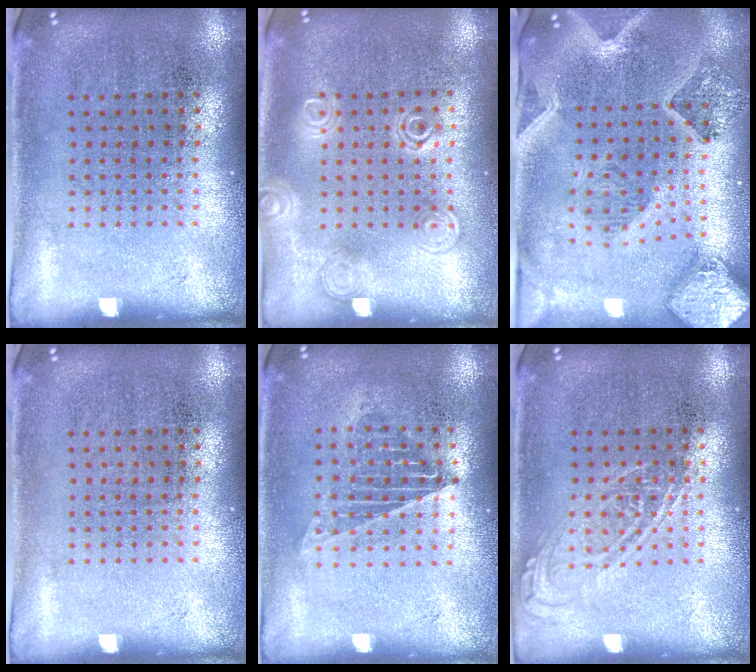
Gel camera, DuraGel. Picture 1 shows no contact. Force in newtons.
{"total": 1.0, "press": 1.0, "slide": 0.1}
{"total": 2.3, "press": 2.1, "slide": 1.0}
{"total": 0.0}
{"total": 1.2, "press": 1.1, "slide": 0.4}
{"total": 1.8, "press": 1.8, "slide": 0.2}